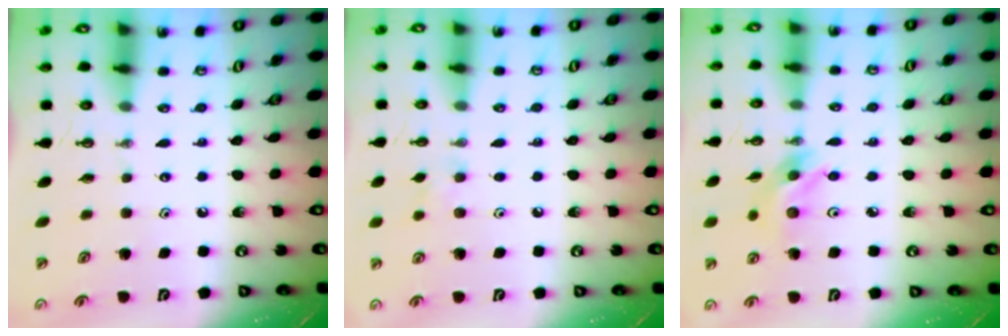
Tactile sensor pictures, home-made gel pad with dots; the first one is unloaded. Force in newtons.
{"total": 6.2, "press": 6.1, "slide": 1.0}
{"total": 8.5, "press": 8.5, "slide": 0.7}